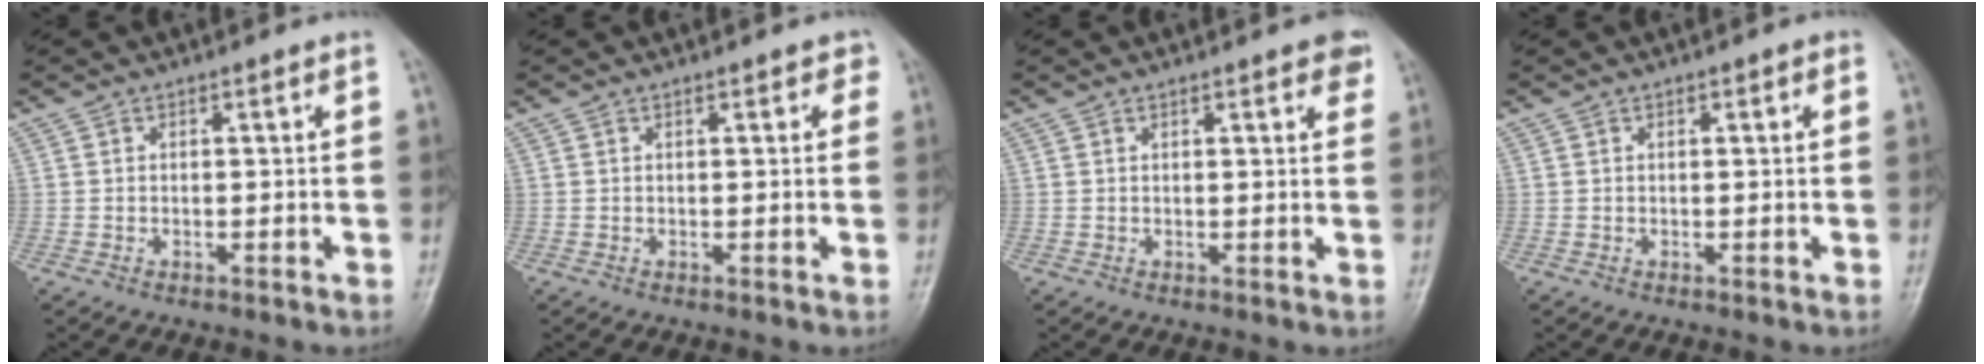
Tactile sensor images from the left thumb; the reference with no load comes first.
{"total": 1.8, "force": [1.0, 1.0, 1.1], "torque": [0.001, 0.000, 0.007]}
{"total": 4.0, "force": [2.4, 1.1, 3.0], "torque": [-0.022, -0.003, 0.024]}
{"total": 1.2, "force": [0.5, 0.5, 1.0], "torque": [-0.010, 0.002, 0.005]}